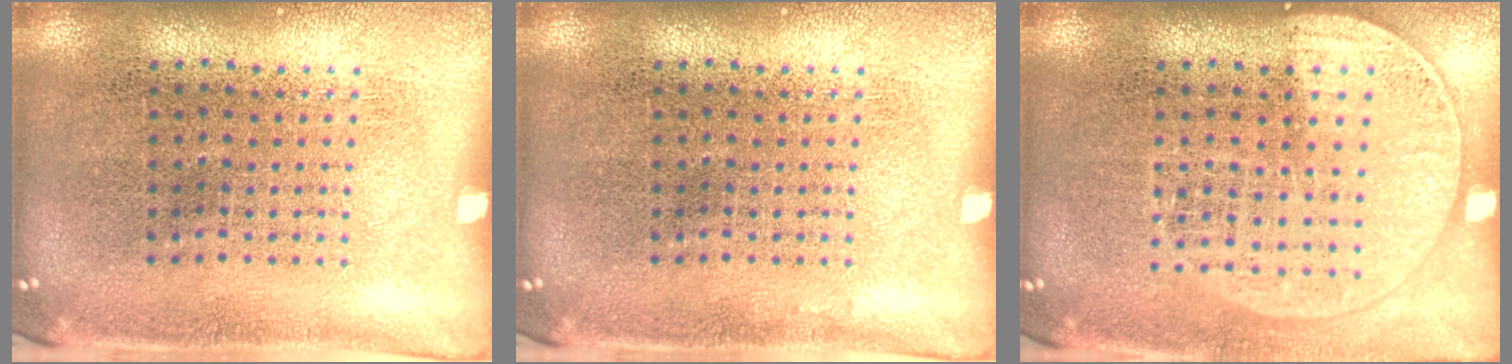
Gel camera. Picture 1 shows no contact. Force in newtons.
{"total": 0.0}
{"total": 1.5, "press": 1.3, "slide": 0.7}